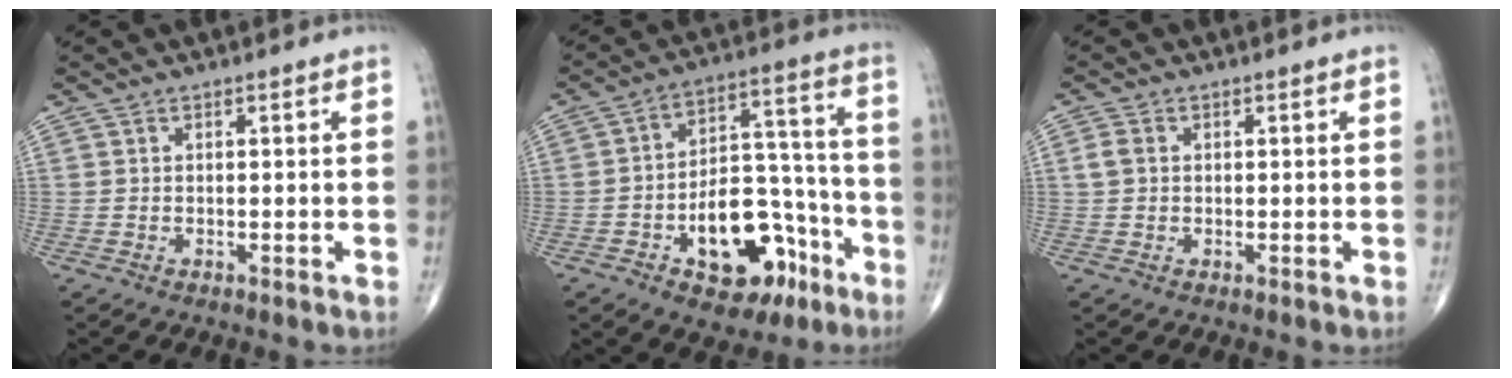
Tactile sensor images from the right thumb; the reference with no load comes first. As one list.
[{"total": 18.1, "force": [-8.1, 10.4, 12.4], "torque": [-0.136, 0.074, -0.113]}, {"total": 2.1, "force": [0.3, 1.7, 1.3], "torque": [-0.029, 0.006, 0.006]}]